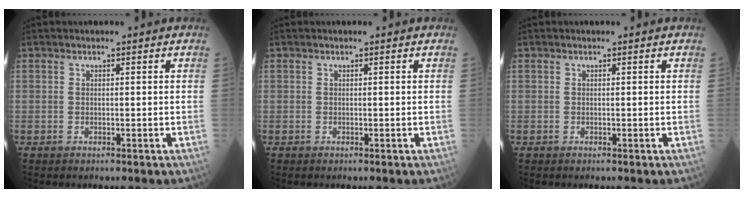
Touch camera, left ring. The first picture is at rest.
{"total": 0.0}
{"total": 0.0}